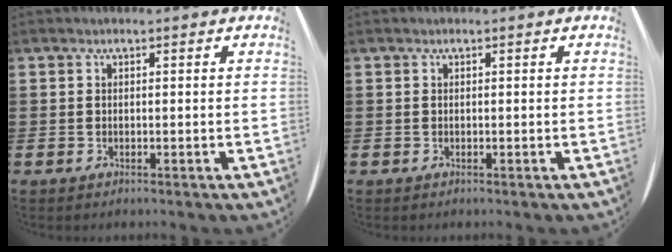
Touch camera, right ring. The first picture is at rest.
{"total": 0.0}